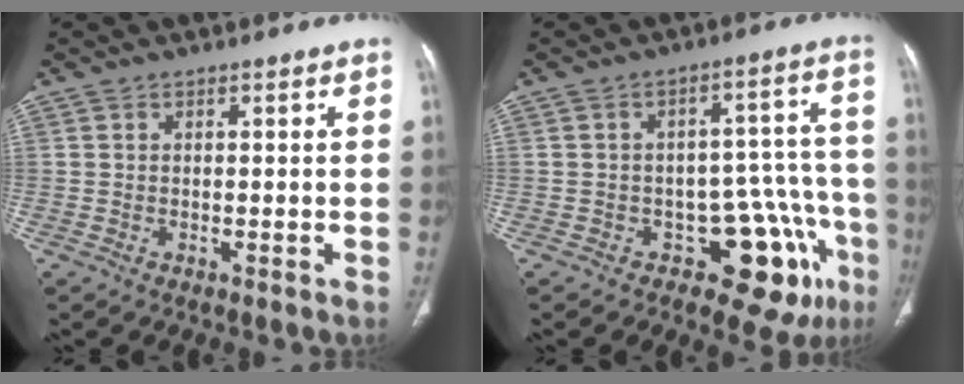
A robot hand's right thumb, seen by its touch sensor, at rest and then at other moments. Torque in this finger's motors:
{"motor_torque": [3.65, 1.35, 1.23, -1.54, 0.14]}